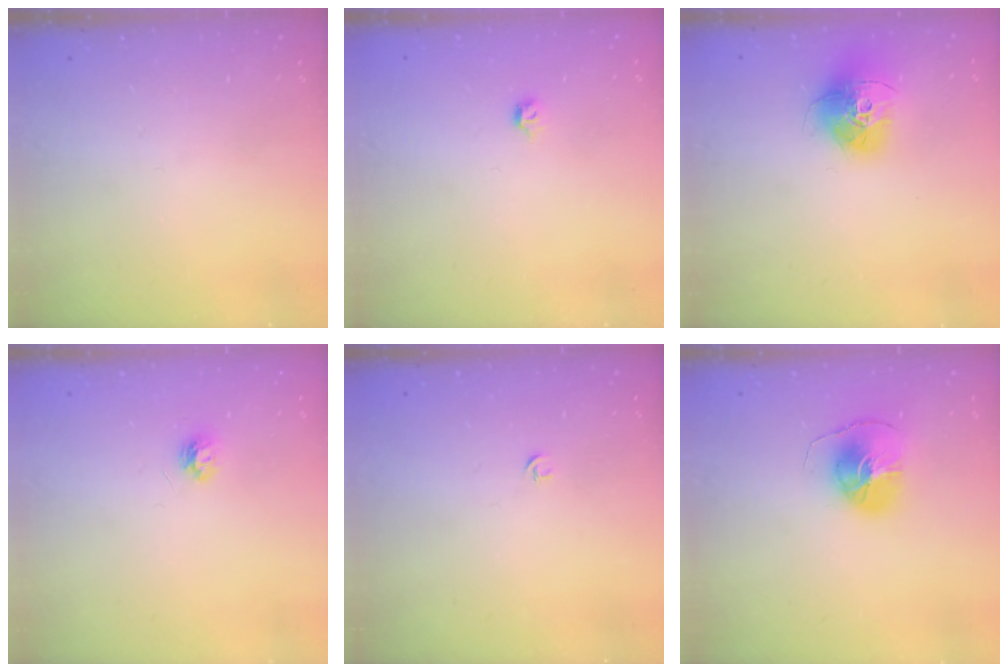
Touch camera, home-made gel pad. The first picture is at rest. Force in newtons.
{"total": 2.8, "press": 2.7, "slide": 0.8}
{"total": 14.1, "press": 14.1, "slide": 1.3}
{"total": 3.9, "press": 3.9, "slide": 0.5}
{"total": 2.7, "press": 2.6, "slide": 0.6}
{"total": 9.1, "press": 9.1, "slide": 0.5}